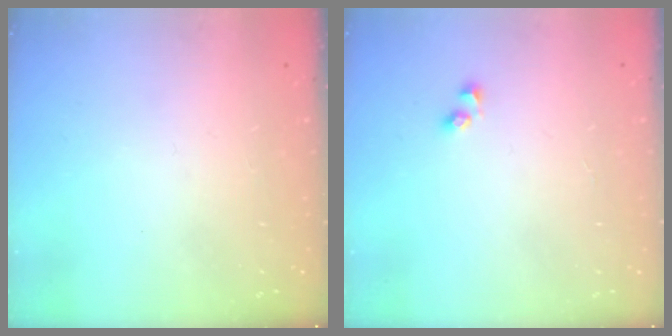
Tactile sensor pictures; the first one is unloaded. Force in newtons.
{"total": 2.5, "press": 2.2, "slide": 1.3}